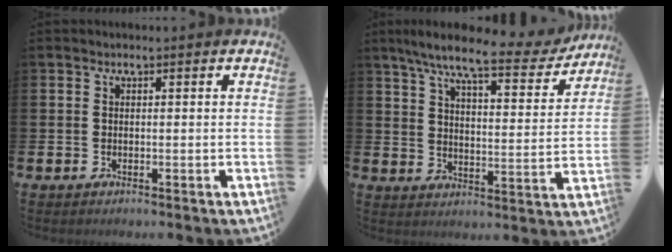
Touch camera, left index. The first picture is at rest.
{"total": 9.0, "force": [7.6, 1.2, 4.7], "torque": [-0.105, -0.043, 0.125]}